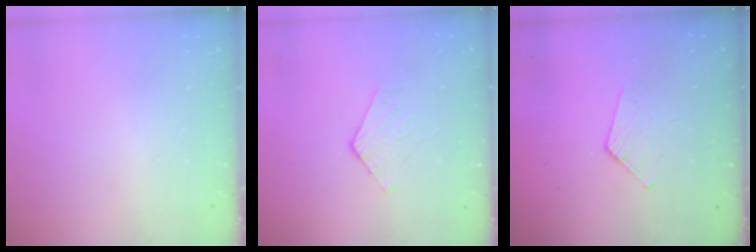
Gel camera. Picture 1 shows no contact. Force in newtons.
{"total": 3.0, "press": 3.0, "slide": 0.3}
{"total": 4.9, "press": 4.8, "slide": 0.4}